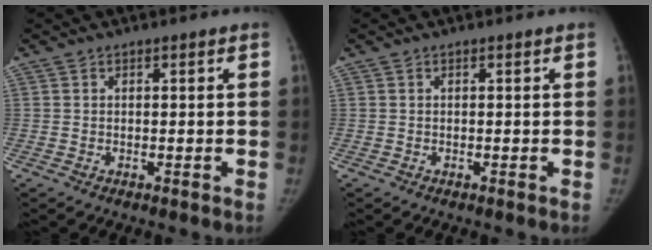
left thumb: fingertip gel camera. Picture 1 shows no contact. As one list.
[{"total": 0.0}]